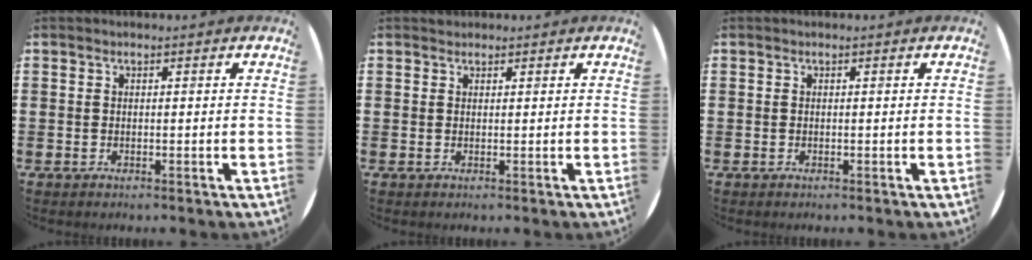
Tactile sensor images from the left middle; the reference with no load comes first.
{"total": 0.7, "force": [0.6, 0.3, -0.2], "torque": [0.005, 0.005, 0.011]}
{"total": 0.0}